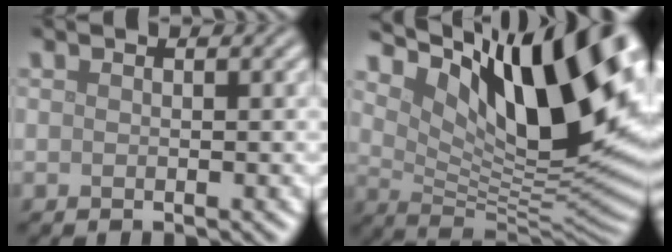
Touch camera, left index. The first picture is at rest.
{"total": 15.1, "force": [7.5, 5.0, 12.1], "torque": [-0.190, 0.007, 0.138]}